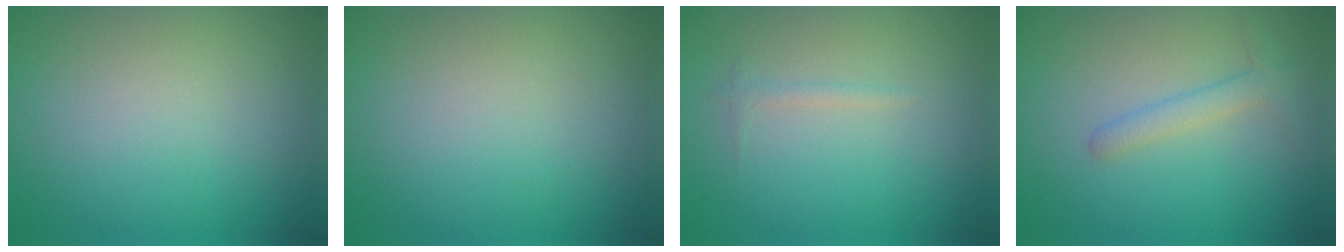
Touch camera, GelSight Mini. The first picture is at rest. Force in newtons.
{"total": 0.0}
{"total": 0.7, "press": 0.7, "slide": 0.1}
{"total": 1.8, "press": 1.8, "slide": 0.0}